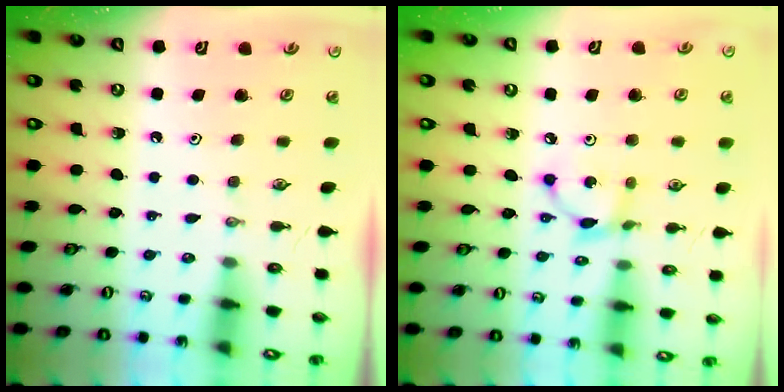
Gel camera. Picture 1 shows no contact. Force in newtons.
{"total": 4.9, "press": 4.9, "slide": 0.1}